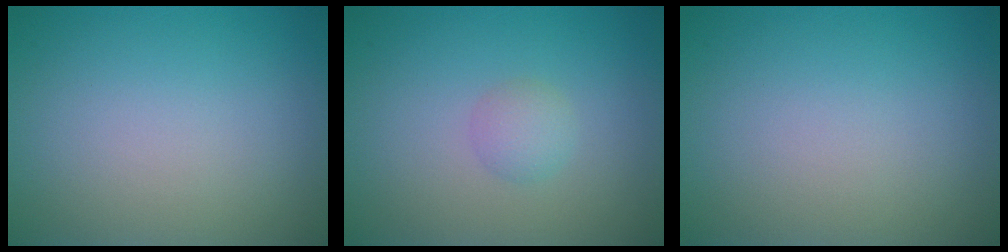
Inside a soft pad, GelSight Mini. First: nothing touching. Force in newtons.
{"total": 1.5, "press": 1.5, "slide": 0.1}
{"total": 0.0}